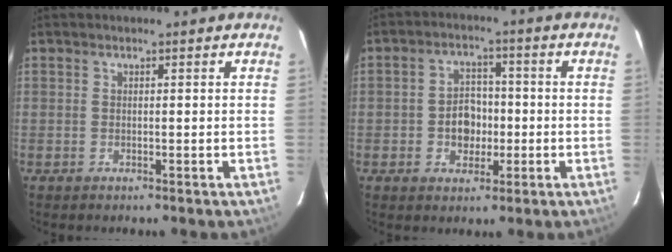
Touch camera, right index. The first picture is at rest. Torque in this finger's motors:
{"motor_torque": [0.73, 0.25, 0.14, 0.05]}